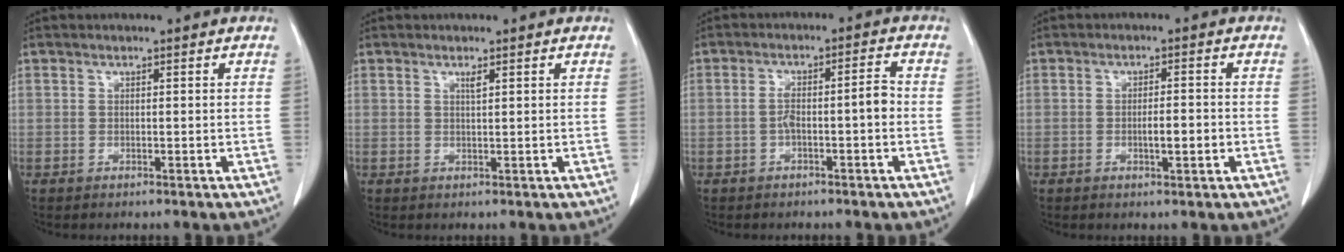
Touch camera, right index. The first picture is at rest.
{"total": 0.8, "force": [0.6, 0.0, 0.6], "torque": [-0.012, -0.005, 0.011]}
{"total": 4.7, "force": [-1.1, 0.9, 4.5], "torque": [-0.078, 0.020, -0.014]}
{"total": 3.2, "force": [-0.8, 0.6, 3.1], "torque": [-0.053, -0.001, -0.010]}